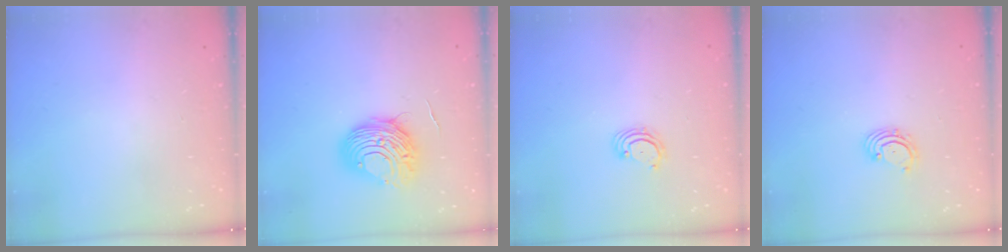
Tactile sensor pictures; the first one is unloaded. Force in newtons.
{"total": 10.3, "press": 10.3, "slide": 0.7}
{"total": 2.7, "press": 2.7, "slide": 0.3}
{"total": 1.8, "press": 1.7, "slide": 0.7}